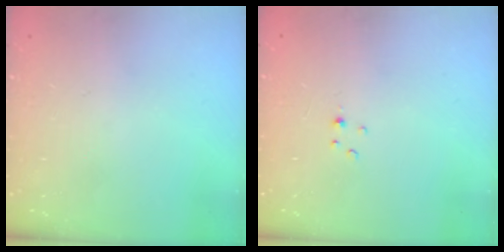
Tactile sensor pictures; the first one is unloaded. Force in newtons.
{"total": 1.5, "press": 1.4, "slide": 0.2}